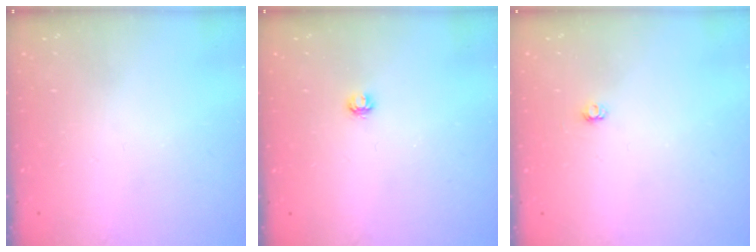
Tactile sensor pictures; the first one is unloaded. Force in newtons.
{"total": 3.5, "press": 3.5, "slide": 0.2}
{"total": 2.9, "press": 2.9, "slide": 0.3}